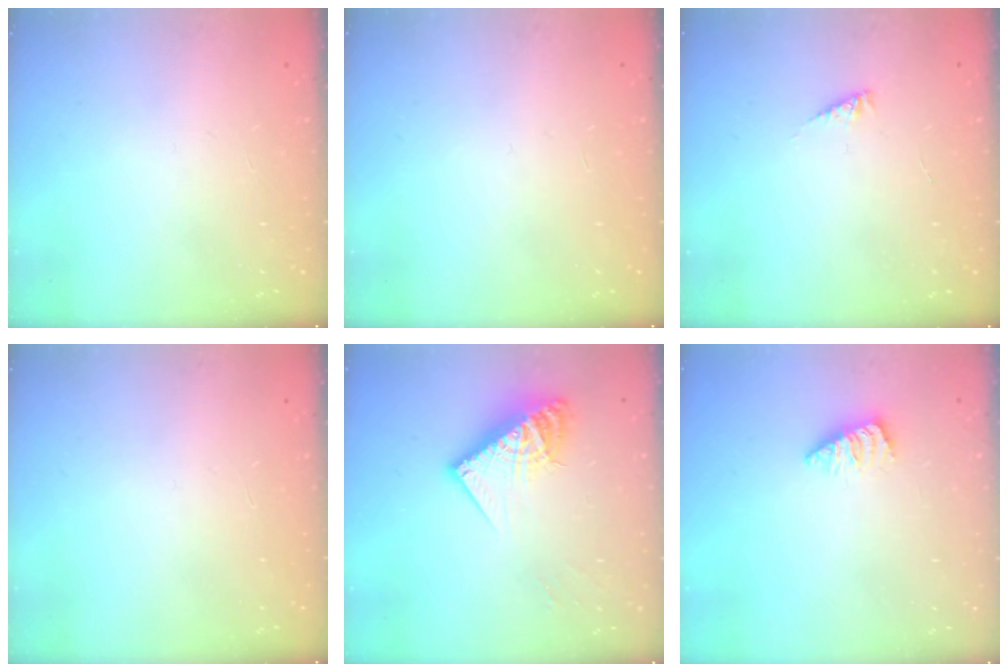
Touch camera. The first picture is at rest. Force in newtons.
{"total": 0.0}
{"total": 2.8, "press": 2.7, "slide": 0.4}
{"total": 0.0}
{"total": 13.1, "press": 13.0, "slide": 1.1}
{"total": 1.2, "press": 1.1, "slide": 0.4}